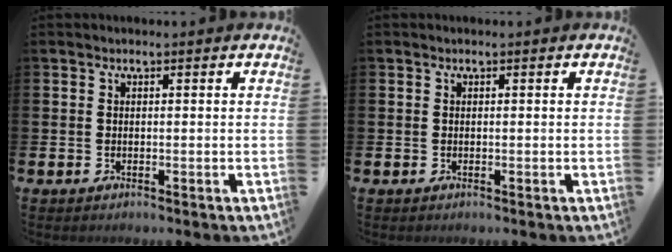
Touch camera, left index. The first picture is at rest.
{"total": 0.0}